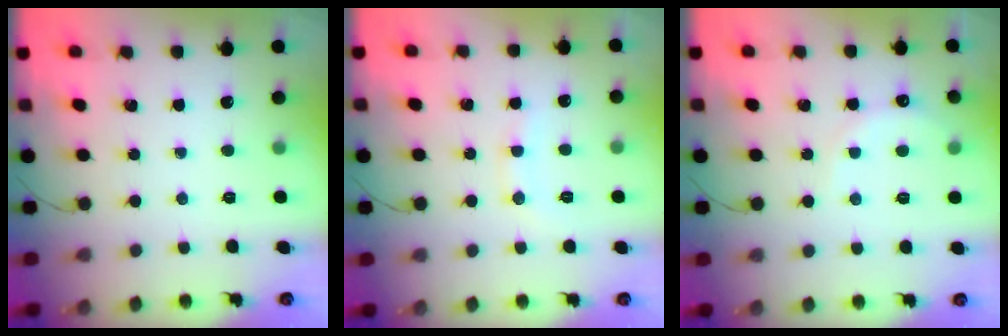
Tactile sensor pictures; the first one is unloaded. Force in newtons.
{"total": 7.1, "press": 6.9, "slide": 1.4}
{"total": 7.2, "press": 7.0, "slide": 1.4}